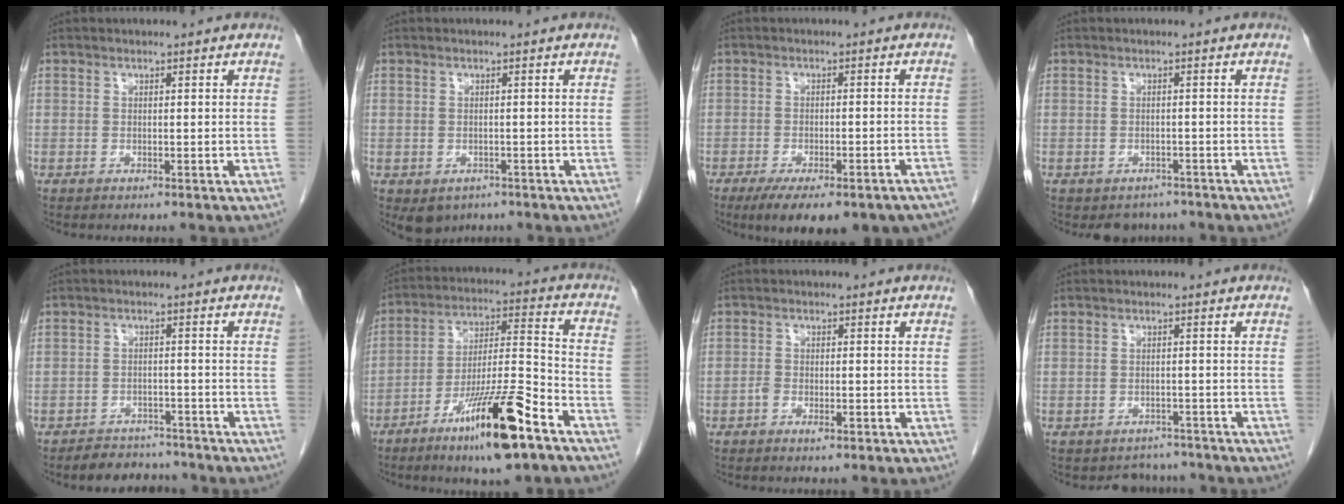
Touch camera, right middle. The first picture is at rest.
{"total": 3.7, "force": [-2.1, 2.7, 1.3], "torque": [-0.014, -0.001, -0.022]}
{"total": 15.3, "force": [-11.9, 4.4, 8.6], "torque": [-0.104, -0.003, -0.151]}
{"total": 3.6, "force": [-3.0, 1.9, 0.2], "torque": [0.000, 0.006, -0.041]}
{"total": 5.5, "force": [-4.9, 2.3, 0.5], "torque": [0.002, 0.003, -0.073]}
{"total": 16.1, "force": [-9.6, 1.6, 12.8], "torque": [-0.230, -0.020, -0.165]}
{"total": 2.6, "force": [-1.4, 1.0, 1.9], "torque": [-0.029, 0.004, -0.020]}
{"total": 3.9, "force": [-3.4, 1.9, -0.4], "torque": [0.008, 0.010, -0.047]}